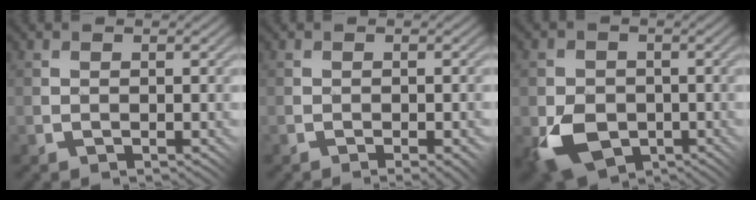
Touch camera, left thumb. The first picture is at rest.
{"total": 1.4, "force": [-1.0, 0.6, 0.9], "torque": [-0.008, -0.001, -0.011]}
{"total": 7.3, "force": [-2.9, 5.4, 3.9], "torque": [-0.089, -0.019, -0.058]}